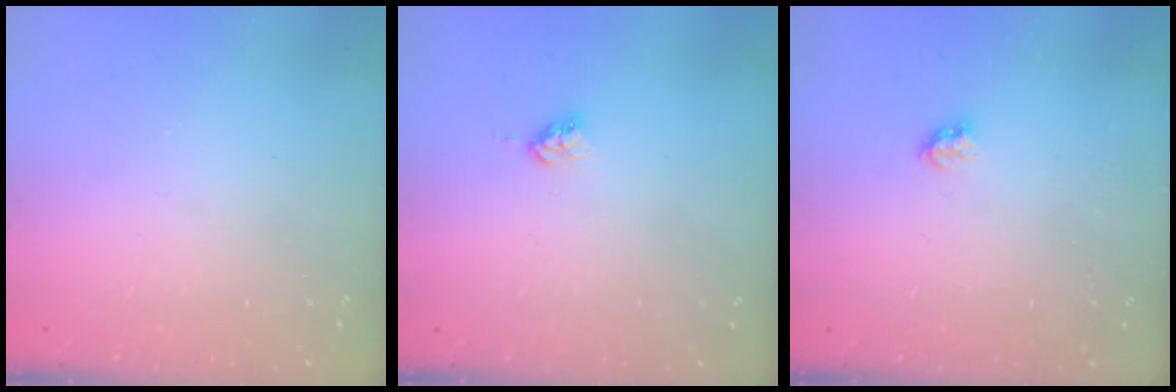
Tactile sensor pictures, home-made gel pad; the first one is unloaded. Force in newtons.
{"total": 3.2, "press": 3.2, "slide": 0.5}
{"total": 2.7, "press": 2.6, "slide": 0.4}